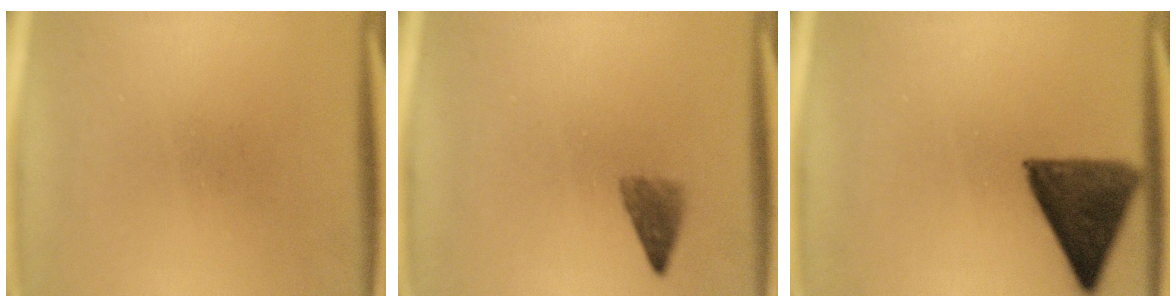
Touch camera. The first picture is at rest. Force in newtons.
{"total": 2.4}
{"total": 11.1}